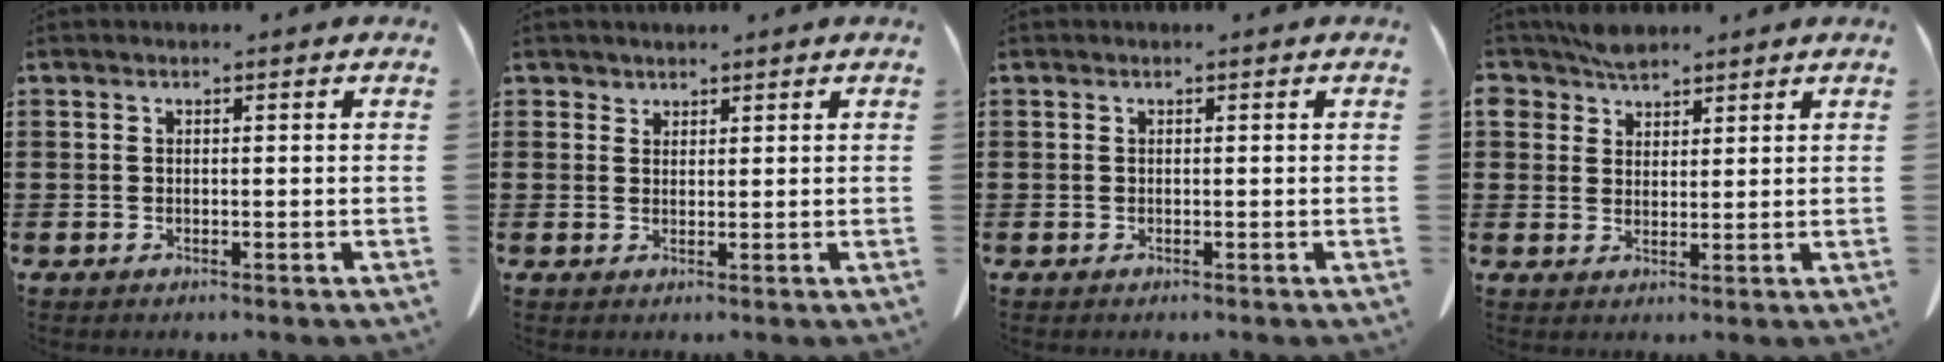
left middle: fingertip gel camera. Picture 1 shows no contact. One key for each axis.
{"total": 1.6, "fx": 1.4, "fy": 0.7, "fz": 0.0, "tx": -0.005, "ty": 0.002, "tz": 0.029}
{"total": 0.0}
{"total": 3.8, "fx": 3.2, "fy": 1.9, "fz": 0.6, "tx": -0.025, "ty": 0.003, "tz": 0.065}